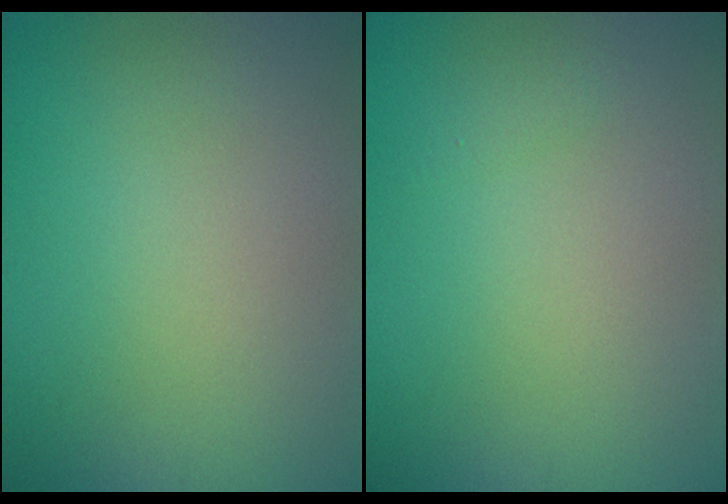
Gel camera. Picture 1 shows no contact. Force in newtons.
{"total": 0.5, "press": 0.5, "slide": 0.0}